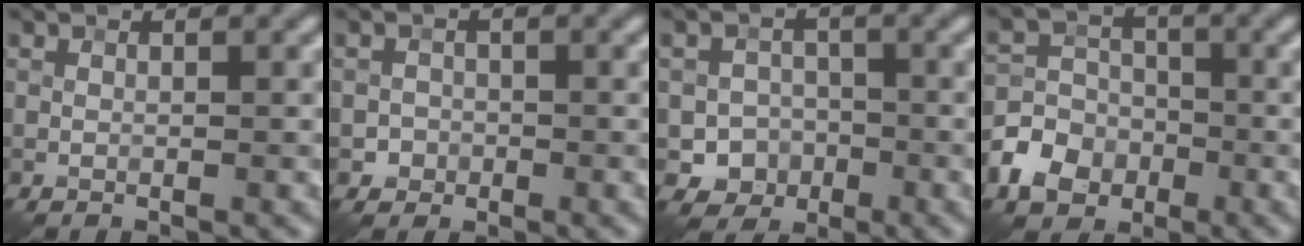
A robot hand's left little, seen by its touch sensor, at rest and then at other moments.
{"total": 1.3, "force": [-0.5, 1.2, 0.0], "torque": [0.012, 0.004, -0.010]}
{"total": 3.8, "force": [-1.7, 3.3, 0.8], "torque": [0.008, 0.005, -0.033]}
{"total": 5.4, "force": [-2.6, 4.3, 2.0], "torque": [-0.031, 0.002, -0.064]}